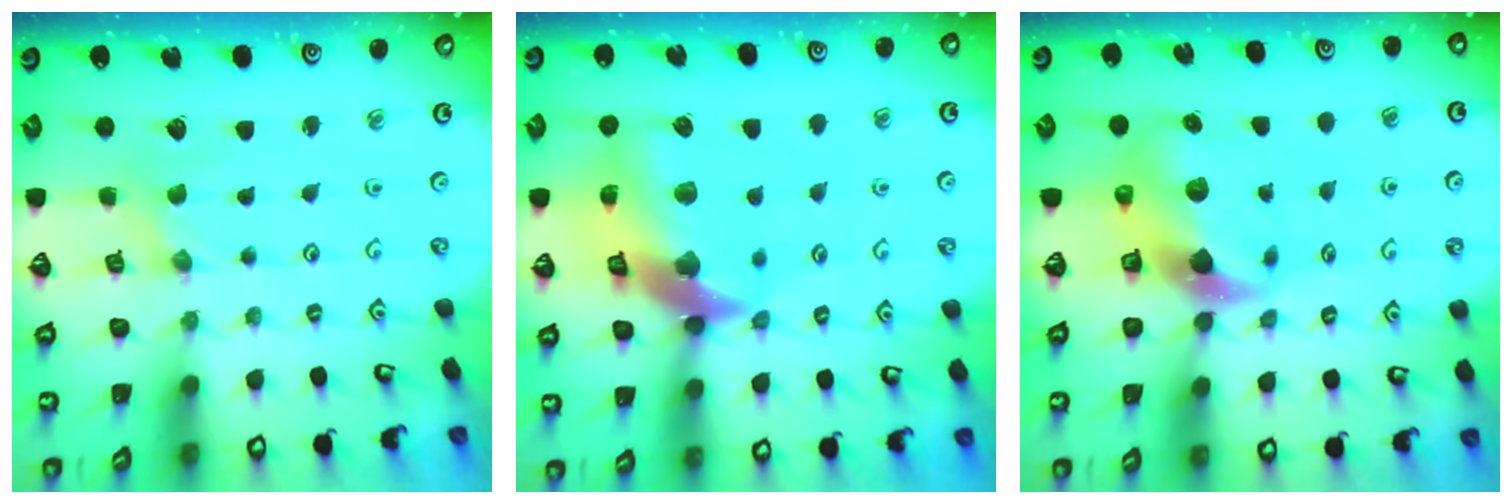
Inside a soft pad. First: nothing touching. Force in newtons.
{"total": 19.5, "press": 19.3, "slide": 2.8}
{"total": 9.9, "press": 9.8, "slide": 1.5}